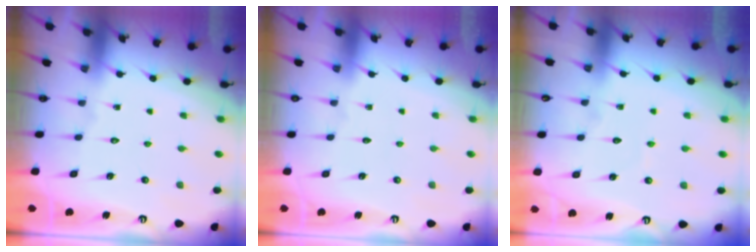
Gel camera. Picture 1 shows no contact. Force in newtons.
{"total": 0.0}
{"total": 2.6, "press": 2.6, "slide": 0.1}